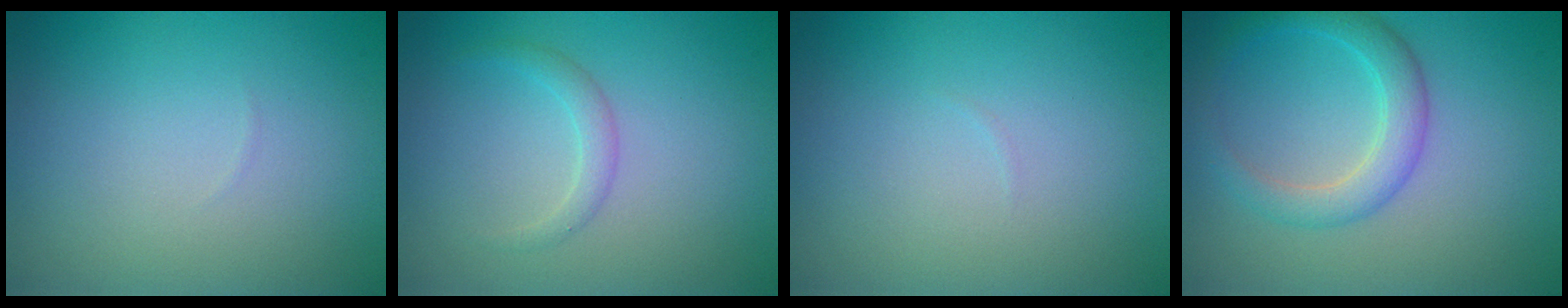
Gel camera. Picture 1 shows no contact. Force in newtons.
{"total": 0.9, "press": 0.9, "slide": 0.0}
{"total": 0.0}
{"total": 3.2, "press": 3.2, "slide": 0.1}